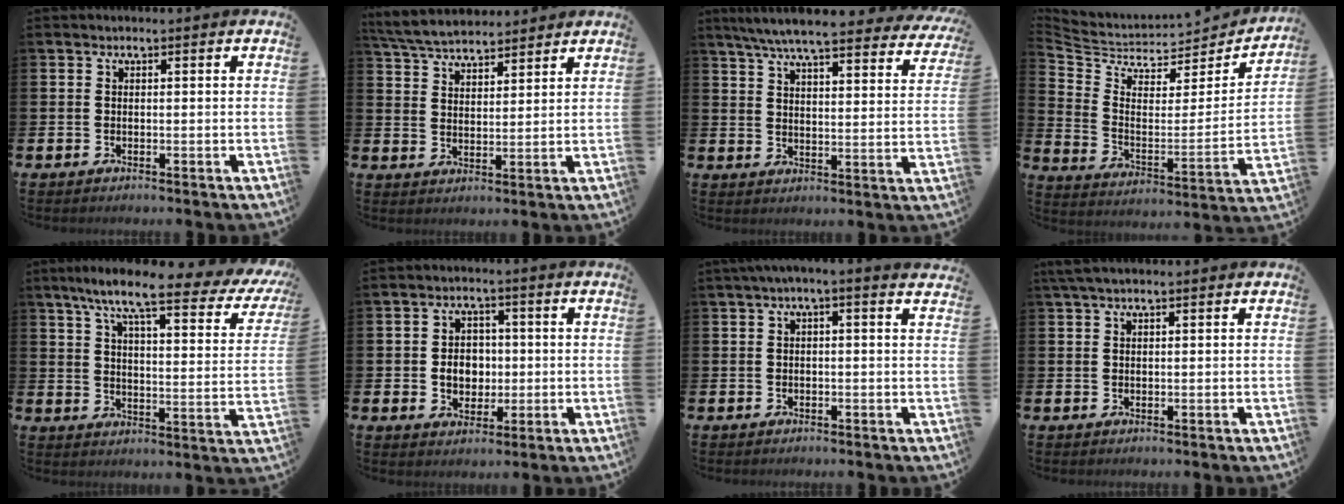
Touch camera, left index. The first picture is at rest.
{"total": 5.6, "force": [5.4, 1.0, 0.9], "torque": [-0.041, -0.022, 0.099]}
{"total": 7.0, "force": [6.3, 0.8, 2.8], "torque": [-0.075, -0.037, 0.109]}
{"total": 5.6, "force": [4.7, 2.5, 1.4], "torque": [-0.061, -0.043, 0.078]}
{"total": 9.4, "force": [7.2, 1.2, 5.9], "torque": [-0.121, -0.050, 0.112]}
{"total": 4.1, "force": [-0.1, 3.6, 2.1], "torque": [-0.033, 0.006, -0.010]}
{"total": 1.2, "force": [0.5, -0.1, 1.1], "torque": [-0.025, 0.002, 0.010]}
{"total": 2.0, "force": [1.5, 0.3, 1.2], "torque": [-0.024, 0.002, 0.027]}